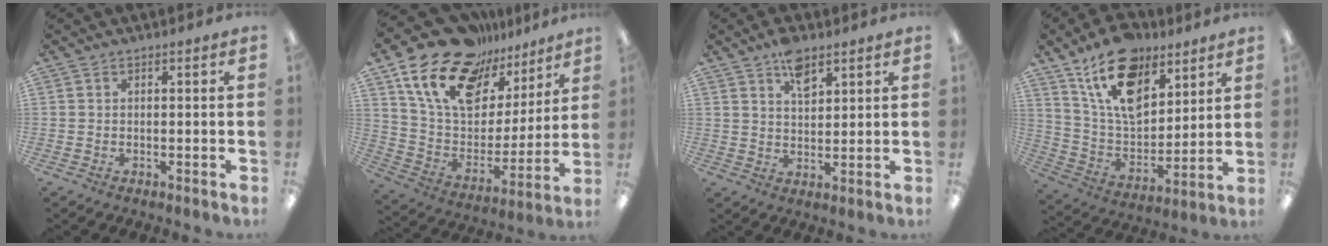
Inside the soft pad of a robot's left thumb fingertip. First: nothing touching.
{"total": 19.8, "force": [13.9, 11.0, 8.7], "torque": [-0.172, -0.087, 0.252]}
{"total": 6.6, "force": [4.3, 3.3, 3.8], "torque": [-0.053, -0.019, 0.074]}
{"total": 17.9, "force": [11.4, 9.8, 9.7], "torque": [-0.171, -0.050, 0.207]}